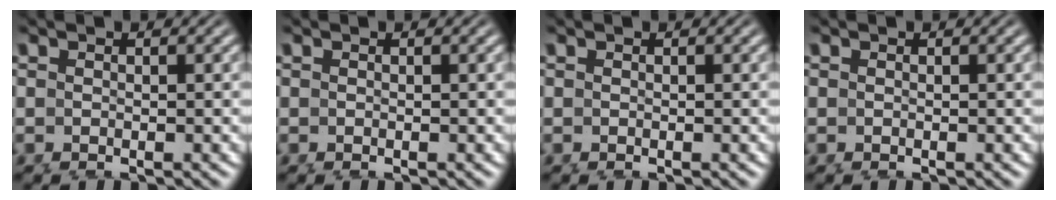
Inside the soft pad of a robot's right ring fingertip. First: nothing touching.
{"total": 0.0}
{"total": 0.0}
{"total": 0.0}